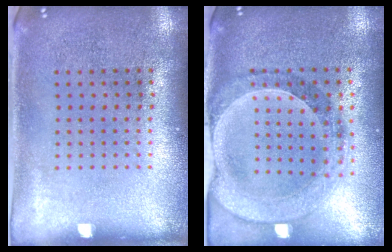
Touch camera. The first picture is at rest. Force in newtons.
{"total": 1.5, "press": 1.5, "slide": 0.3}